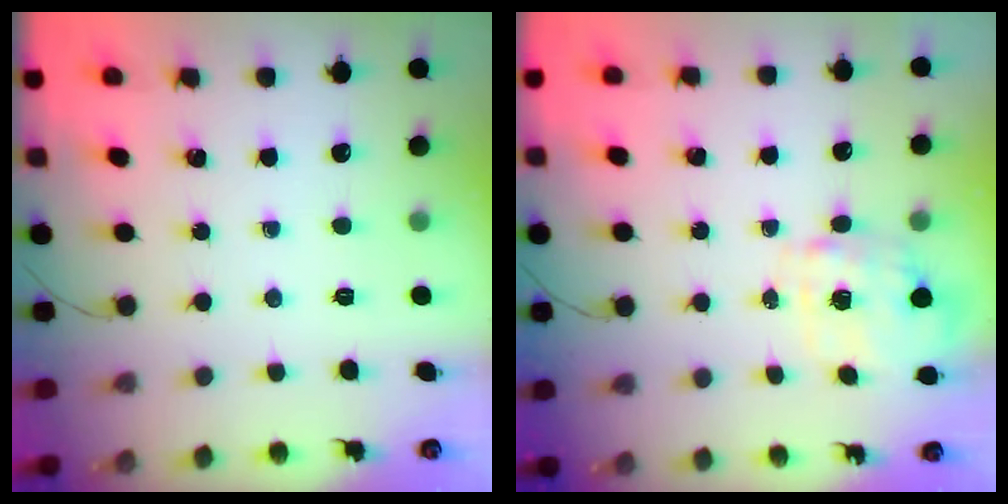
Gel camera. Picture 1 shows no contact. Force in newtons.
{"total": 4.0, "press": 3.9, "slide": 0.9}